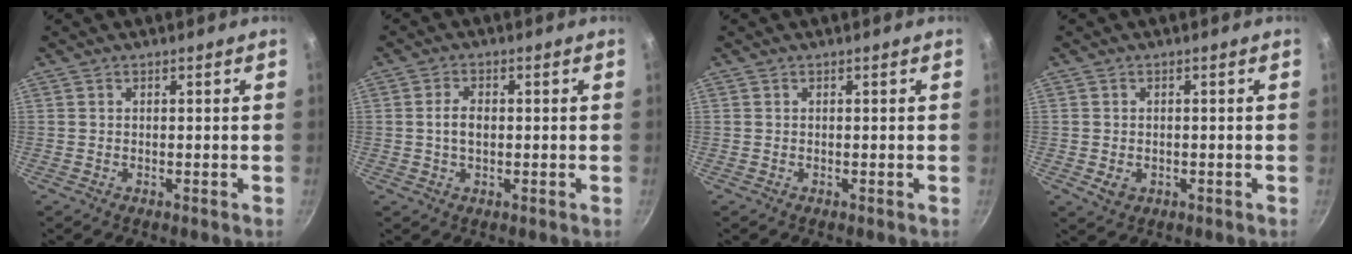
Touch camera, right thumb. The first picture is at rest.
{"total": 3.4, "force": [0.0, 2.1, 2.7], "torque": [-0.044, 0.009, -0.003]}
{"total": 0.0}
{"total": 2.8, "force": [-0.6, 2.2, 1.7], "torque": [-0.028, -0.002, -0.004]}